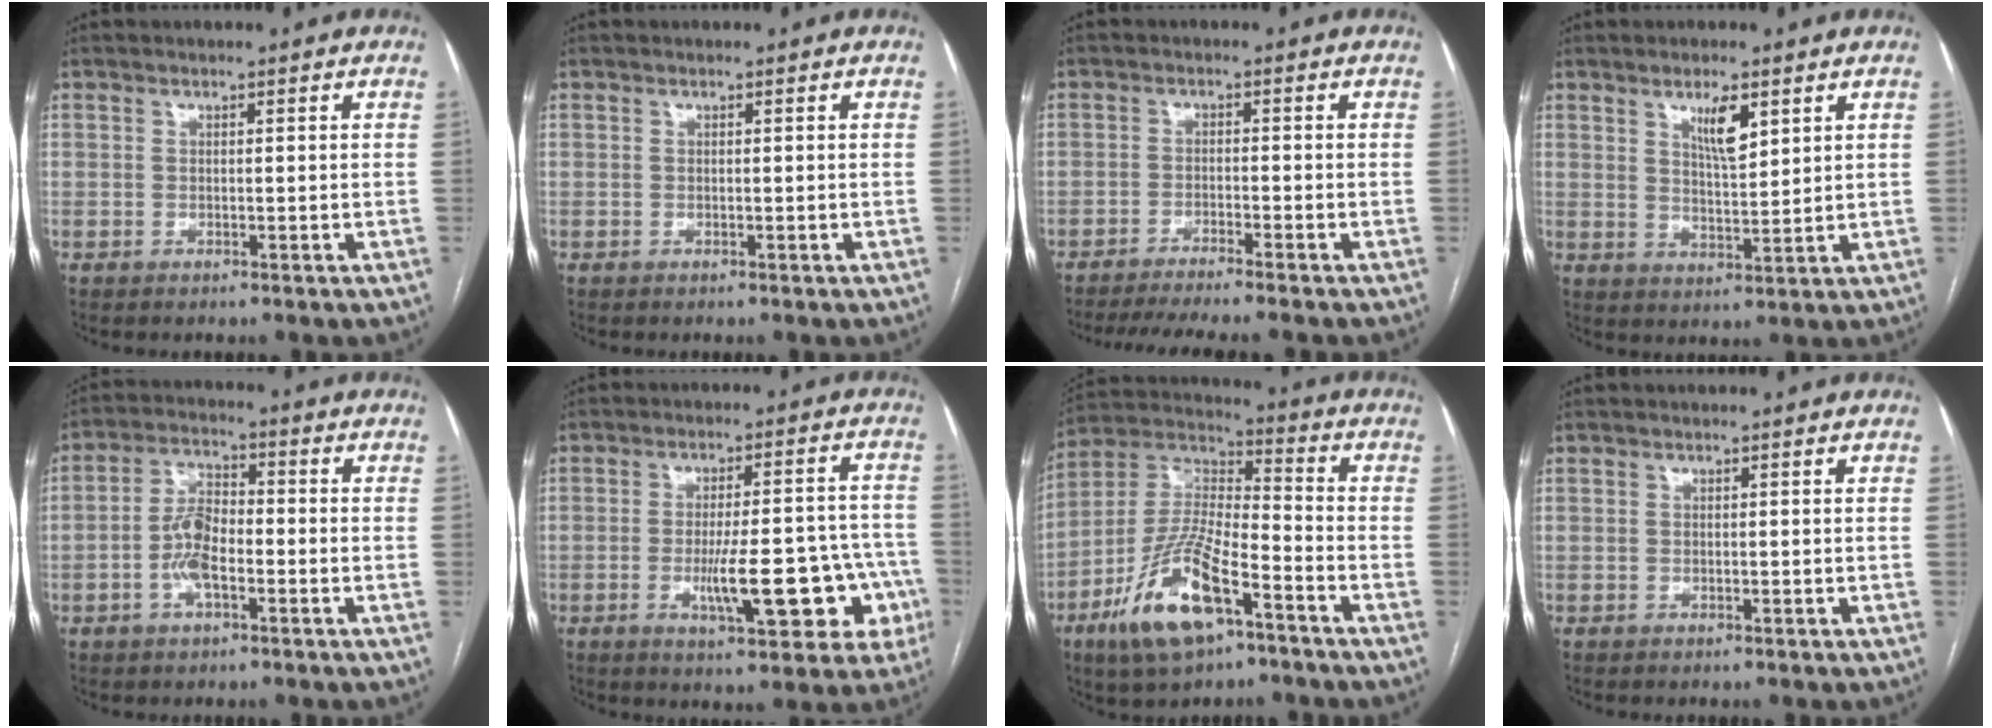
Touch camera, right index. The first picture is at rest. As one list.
[{"total": 0.0}, {"total": 9.0, "force": [-8.0, -1.2, 4.0], "torque": [-0.041, -0.019, -0.125]}, {"total": 5.2, "force": [2.9, 1.3, 4.1], "torque": [-0.075, -0.006, 0.053]}, {"total": 6.7, "force": [-2.1, 2.6, 5.8], "torque": [-0.123, 0.011, -0.041]}, {"total": 13.7, "force": [-4.5, 3.9, 12.4], "torque": [-0.142, 0.028, -0.051]}, {"total": 16.3, "force": [-8.7, 4.8, 12.9], "torque": [-0.267, -0.007, -0.157]}, {"total": 0.0}]